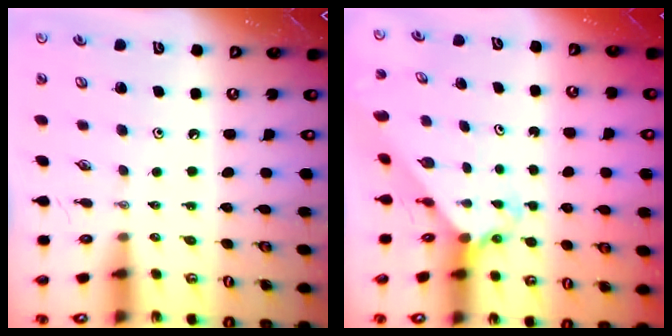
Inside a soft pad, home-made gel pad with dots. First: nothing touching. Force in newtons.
{"total": 2.4, "press": 2.4, "slide": 0.2}